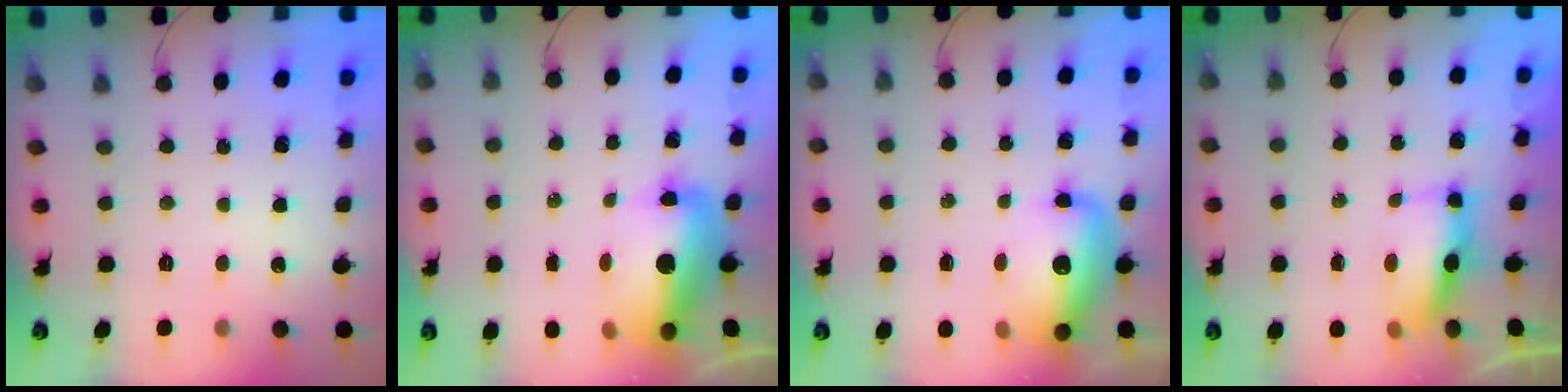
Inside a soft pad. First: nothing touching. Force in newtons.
{"total": 14.1, "press": 13.6, "slide": 3.7}
{"total": 13.9, "press": 13.5, "slide": 3.5}
{"total": 7.0, "press": 7.0, "slide": 0.7}